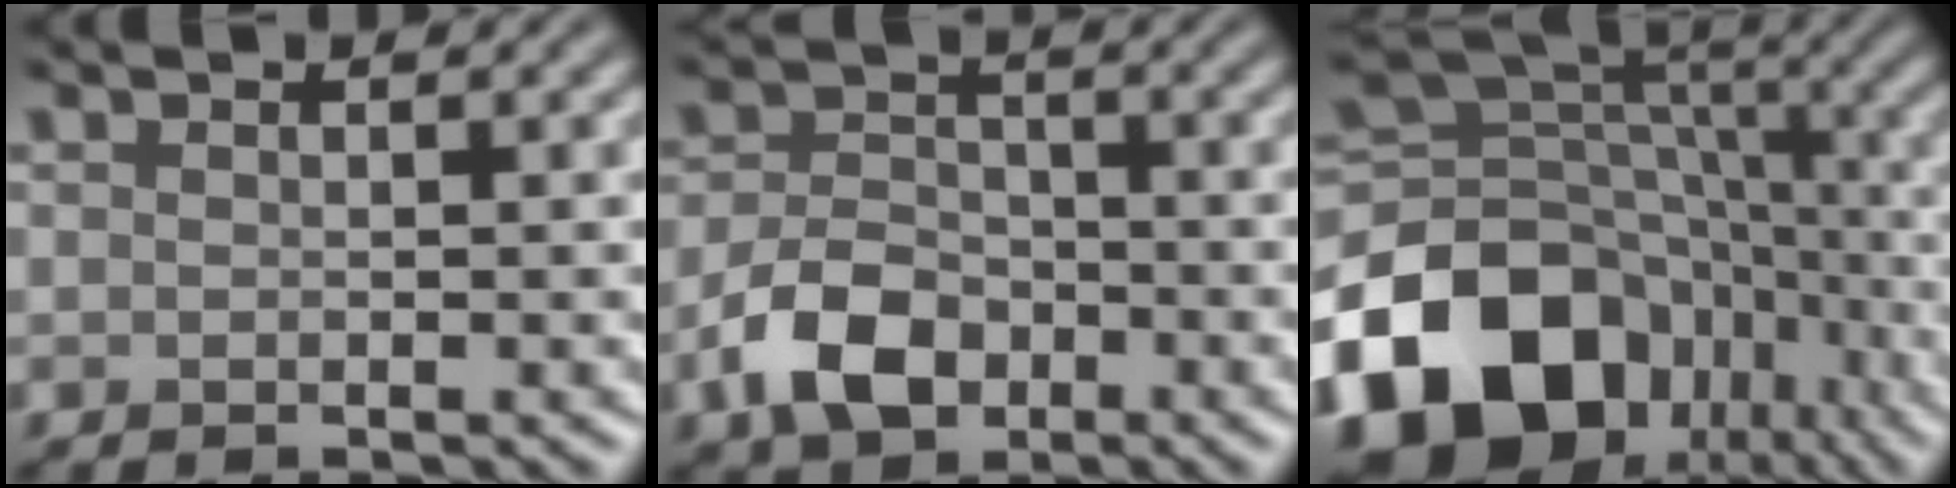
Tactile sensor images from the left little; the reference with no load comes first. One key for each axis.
{"total": 5.0, "fx": -2.5, "fy": 3.2, "fz": 2.9, "tx": -0.060, "ty": 0.002, "tz": -0.053}
{"total": 17.2, "fx": -8.7, "fy": 12.1, "fz": 8.4, "tx": -0.185, "ty": -0.005, "tz": -0.143}